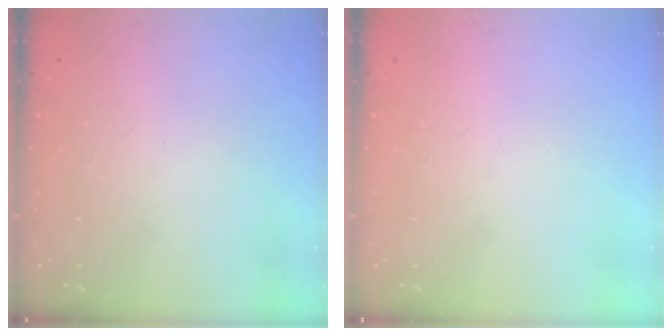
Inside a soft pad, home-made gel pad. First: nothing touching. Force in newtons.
{"total": 0.0}